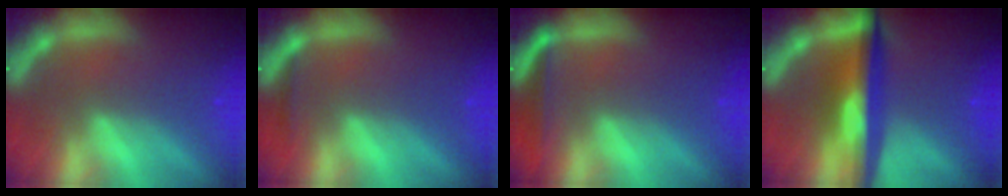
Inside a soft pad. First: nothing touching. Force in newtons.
{"total": 0.9}
{"total": 3.0}
{"total": 8.0}